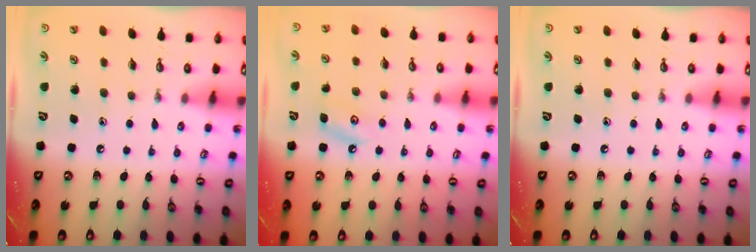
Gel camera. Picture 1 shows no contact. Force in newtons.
{"total": 6.3, "press": 6.3, "slide": 0.8}
{"total": 0.0}